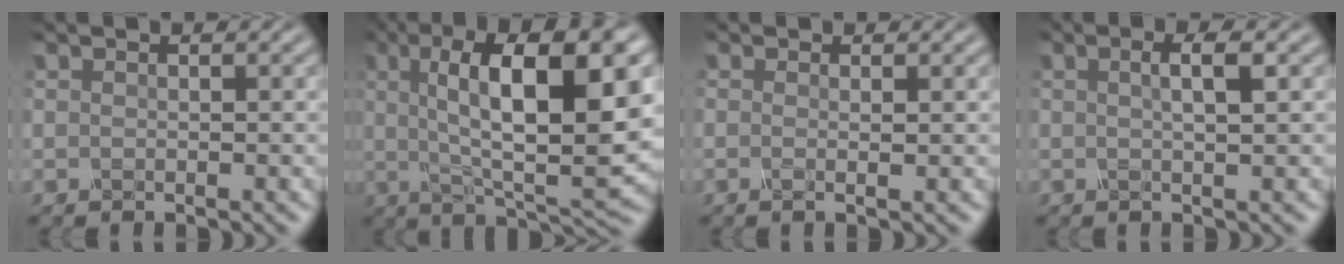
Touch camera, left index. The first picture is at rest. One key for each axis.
{"total": 12.3, "fx": 1.9, "fy": 3.6, "fz": 11.6, "tx": -0.170, "ty": 0.003, "tz": 0.033}
{"total": 0.6, "fx": -0.3, "fy": 0.0, "fz": 0.5, "tx": -0.011, "ty": -0.004, "tz": -0.003}
{"total": 2.2, "fx": 0.2, "fy": 0.4, "fz": 2.2, "tx": -0.032, "ty": 0.004, "tz": 0.005}